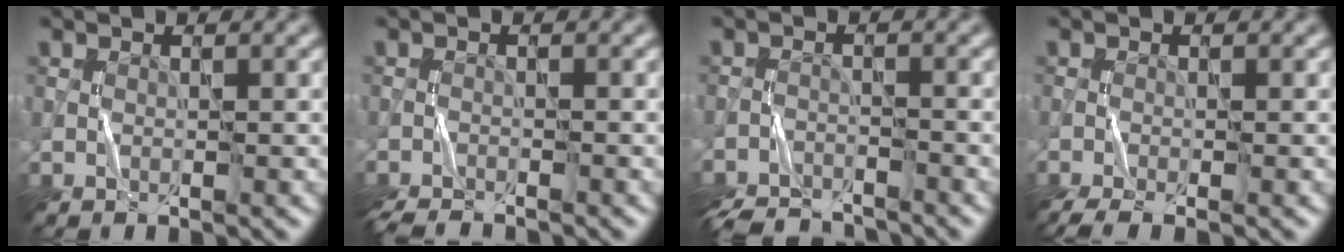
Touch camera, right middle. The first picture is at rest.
{"total": 3.2, "force": [-3.1, 0.4, 0.8], "torque": [-0.024, -0.010, -0.058]}
{"total": 6.3, "force": [-6.0, 1.5, 1.1], "torque": [-0.020, -0.015, -0.102]}
{"total": 2.9, "force": [-2.3, 0.5, 1.8], "torque": [-0.036, -0.010, -0.048]}